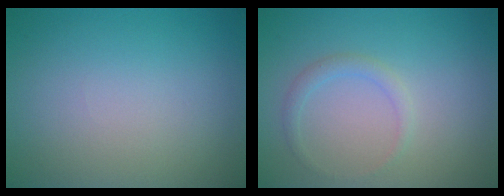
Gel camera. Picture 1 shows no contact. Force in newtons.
{"total": 1.3, "press": 1.3, "slide": 0.1}